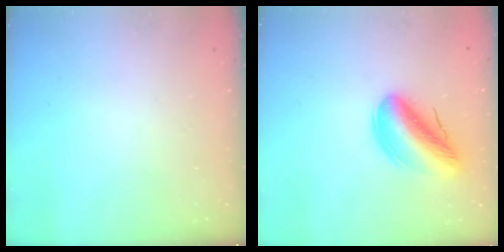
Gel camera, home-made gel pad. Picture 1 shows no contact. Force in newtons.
{"total": 14.2, "press": 14.0, "slide": 2.6}